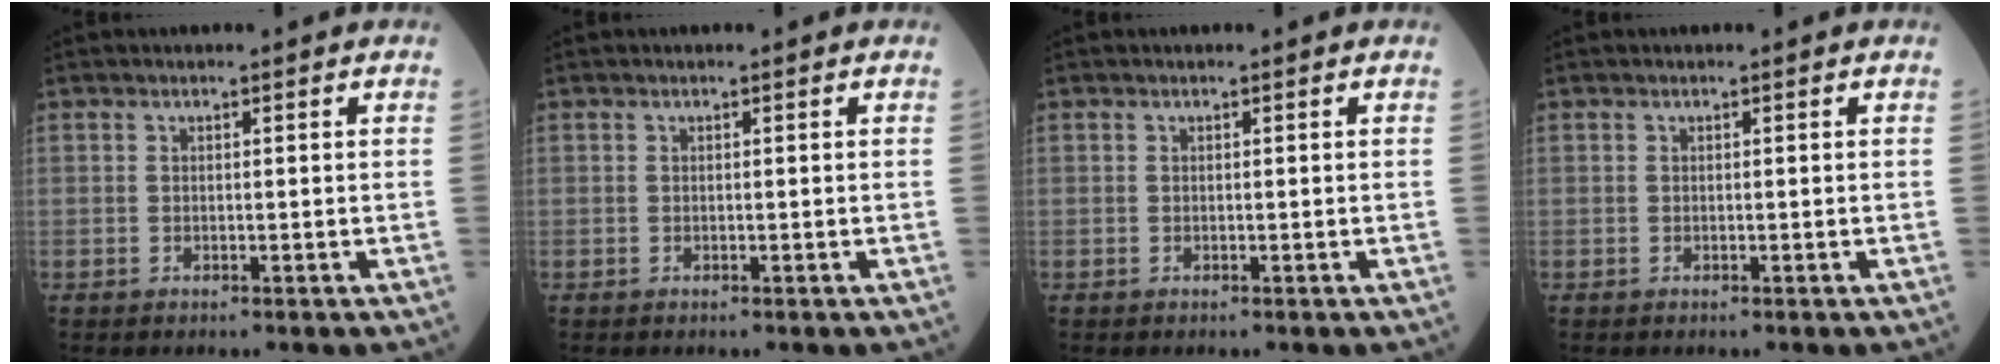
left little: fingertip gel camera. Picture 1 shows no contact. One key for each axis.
{"total": 0.0}
{"total": 0.0}
{"total": 0.0}